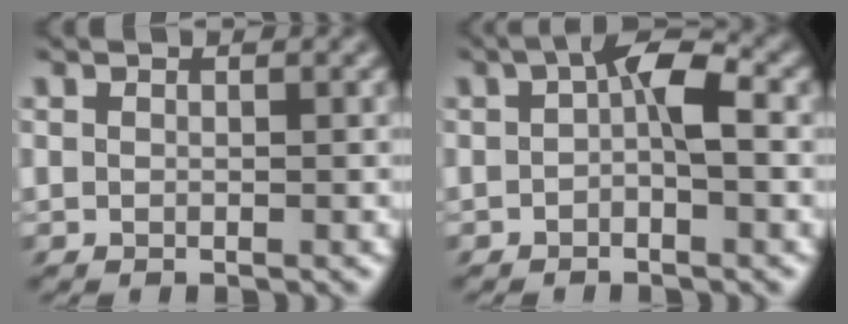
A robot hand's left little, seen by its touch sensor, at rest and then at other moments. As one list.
[{"total": 5.2, "force": [0.0, 2.3, 4.7], "torque": [-0.087, 0.015, -0.012]}]